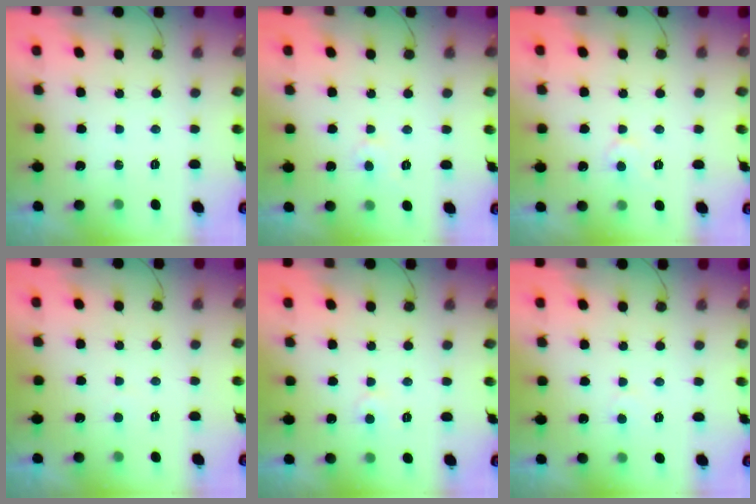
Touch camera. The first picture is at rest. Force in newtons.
{"total": 2.5, "press": 2.5, "slide": 0.2}
{"total": 5.1, "press": 5.0, "slide": 0.3}
{"total": 1.9, "press": 1.9, "slide": 0.3}
{"total": 3.7, "press": 3.7, "slide": 0.5}
{"total": 3.0, "press": 3.0, "slide": 0.2}